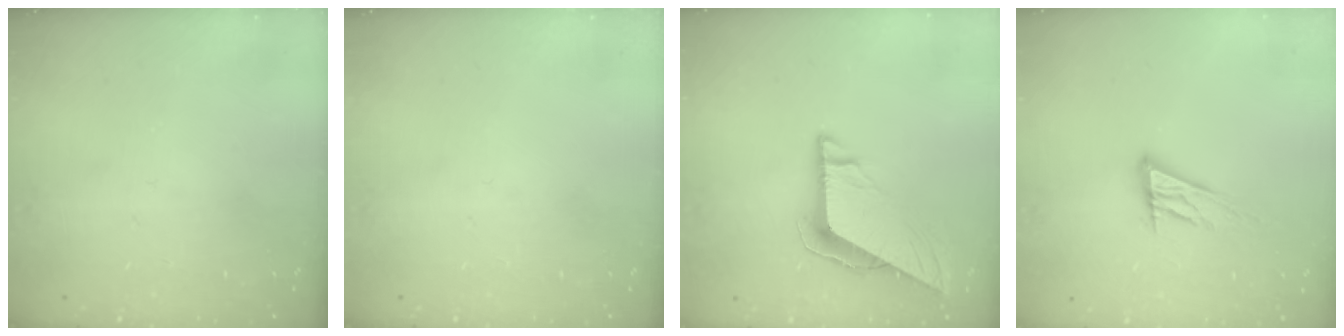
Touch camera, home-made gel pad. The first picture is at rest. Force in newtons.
{"total": 0.0}
{"total": 8.5, "press": 8.5, "slide": 0.3}
{"total": 12.7, "press": 12.4, "slide": 2.8}